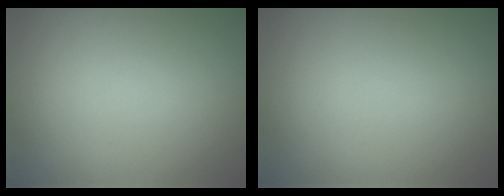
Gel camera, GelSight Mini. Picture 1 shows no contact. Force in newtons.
{"total": 0.0}